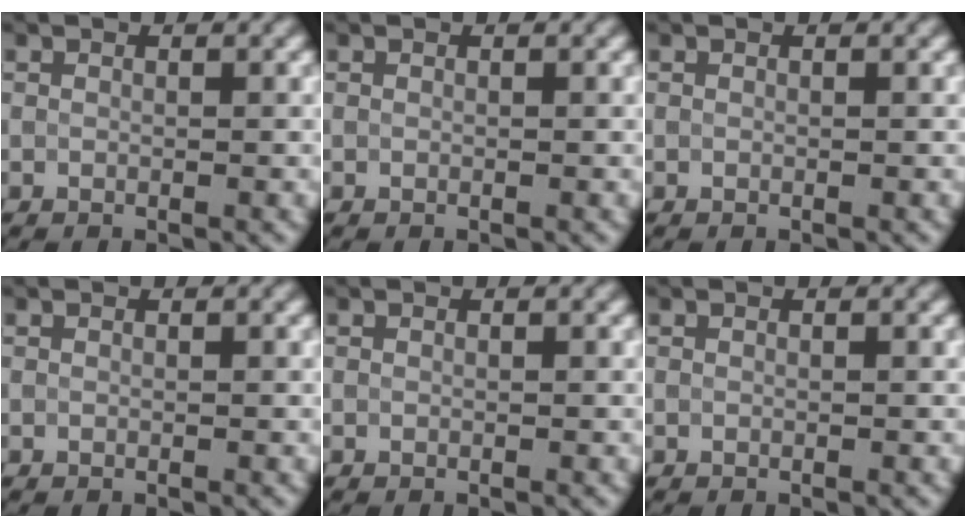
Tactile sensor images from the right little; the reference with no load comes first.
{"total": 0.0}
{"total": 0.0}
{"total": 0.0}
{"total": 0.0}
{"total": 0.0}